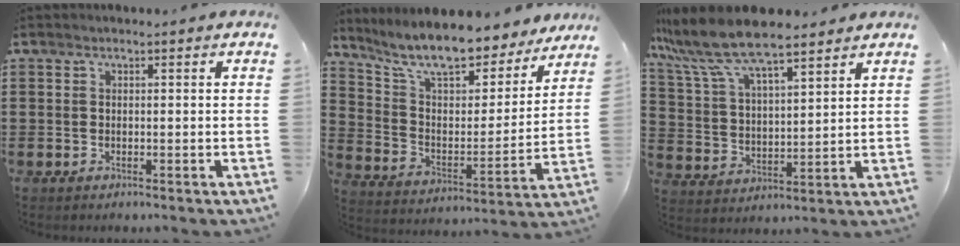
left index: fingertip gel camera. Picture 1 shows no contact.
{"total": 10.6, "force": [9.3, 1.6, 4.8], "torque": [-0.125, -0.058, 0.161]}
{"total": 9.9, "force": [8.3, 1.7, 5.1], "torque": [-0.130, -0.030, 0.145]}